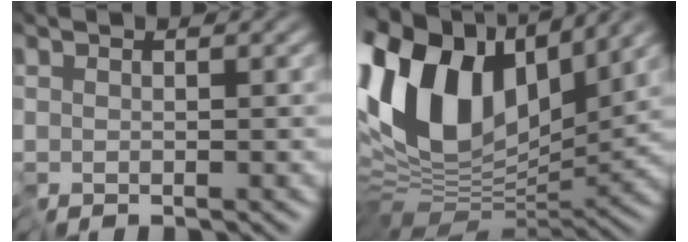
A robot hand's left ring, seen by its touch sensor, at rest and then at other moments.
{"total": 14.3, "force": [4.8, 8.3, 10.7], "torque": [-0.233, 0.027, 0.080]}